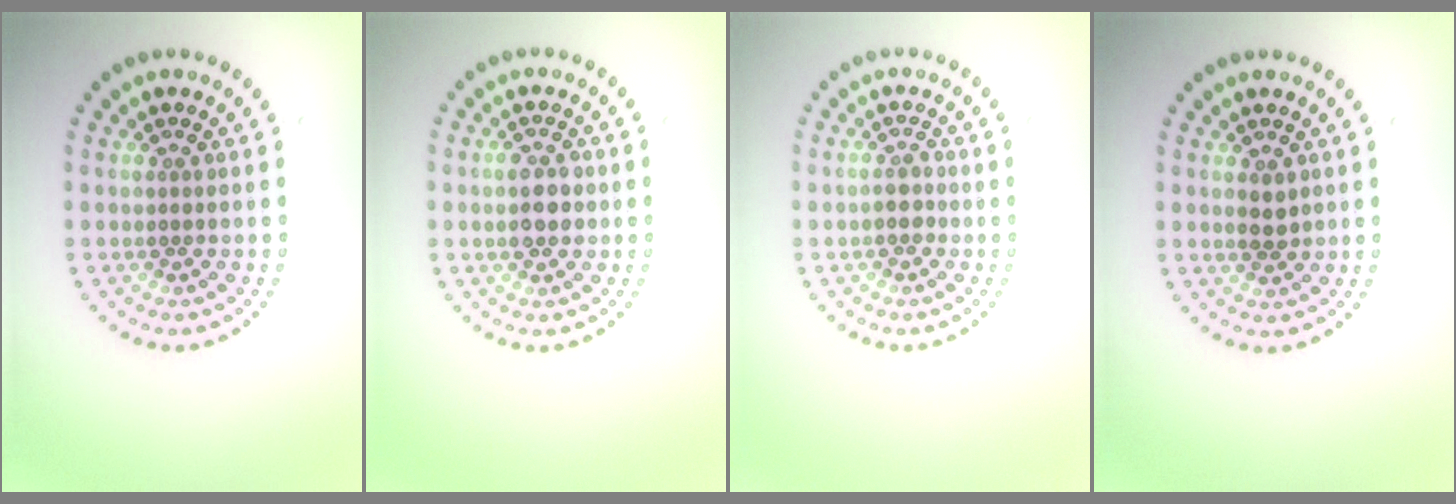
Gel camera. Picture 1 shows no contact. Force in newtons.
{"total": 2.9, "press": 2.9, "slide": 0.1}
{"total": 1.4, "press": 1.3, "slide": 0.5}
{"total": 1.5, "press": 1.4, "slide": 0.2}